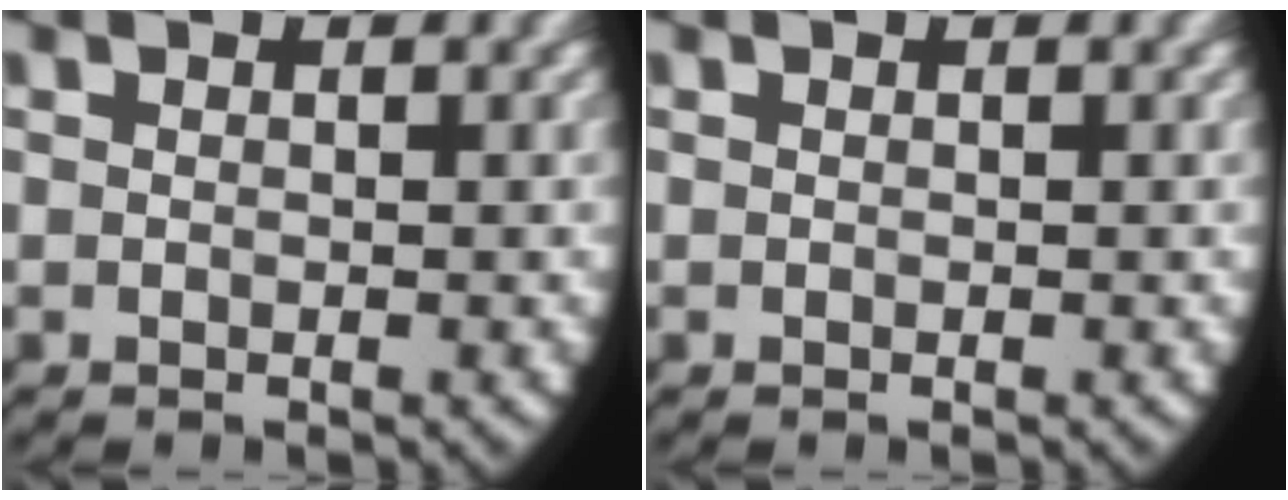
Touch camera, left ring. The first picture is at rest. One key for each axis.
{"total": 0.0}